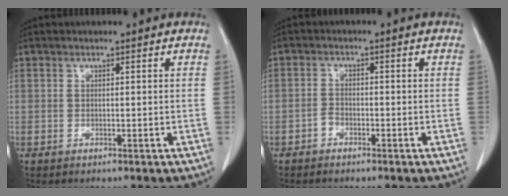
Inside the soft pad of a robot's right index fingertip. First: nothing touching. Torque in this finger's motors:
{"motor_torque": [-0.13, -0.15, 0.02, -0.02]}